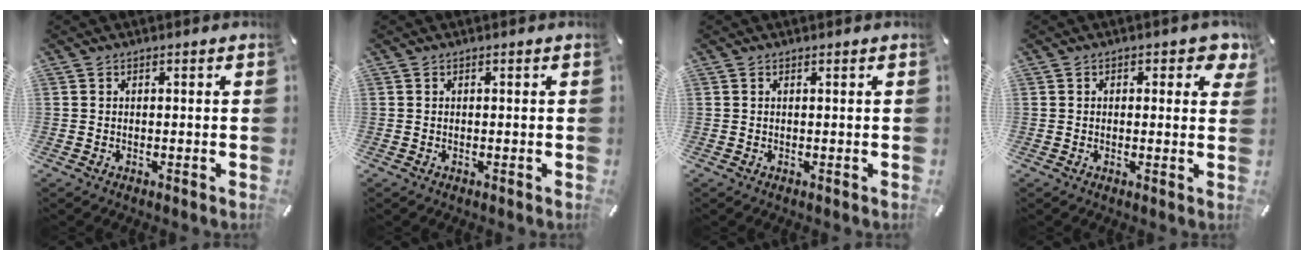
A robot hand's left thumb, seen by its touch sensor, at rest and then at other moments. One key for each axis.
{"total": 0.0}
{"total": 0.0}
{"total": 3.0, "fx": 1.4, "fy": 1.9, "fz": 1.9, "tx": -0.021, "ty": 0.000, "tz": 0.018}